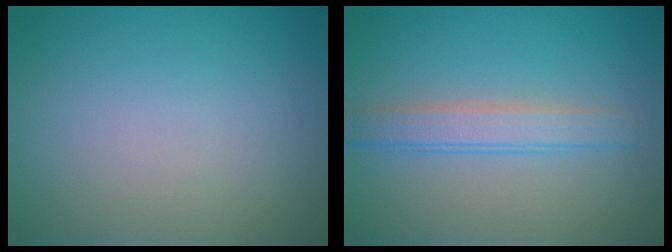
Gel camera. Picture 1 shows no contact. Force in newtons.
{"total": 2.8, "press": 2.8, "slide": 0.1}